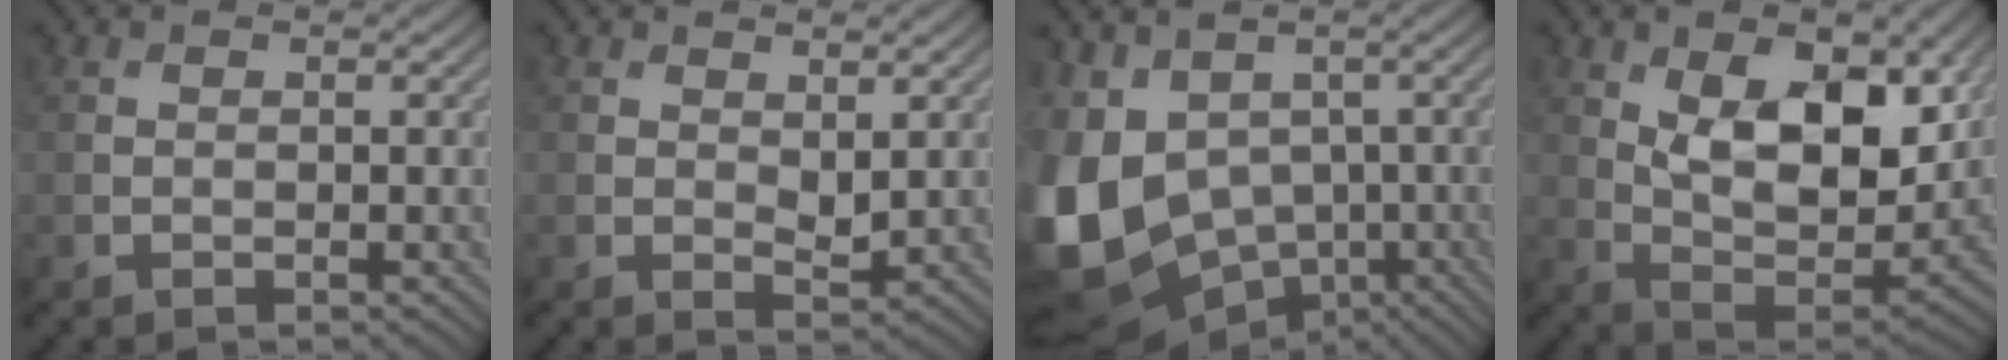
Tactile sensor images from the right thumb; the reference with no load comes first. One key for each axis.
{"total": 1.9, "fx": 0.8, "fy": 0.9, "fz": 1.5, "tx": -0.027, "ty": -0.007, "tz": 0.016}
{"total": 16.3, "fx": -2.2, "fy": 12.9, "fz": 9.6, "tx": -0.271, "ty": -0.037, "tz": -0.017}
{"total": 12.5, "fx": 4.3, "fy": 6.3, "fz": 9.9, "tx": -0.180, "ty": -0.020, "tz": 0.078}